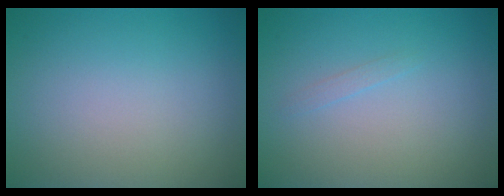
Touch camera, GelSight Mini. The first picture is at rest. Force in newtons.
{"total": 0.5, "press": 0.5, "slide": 0.1}